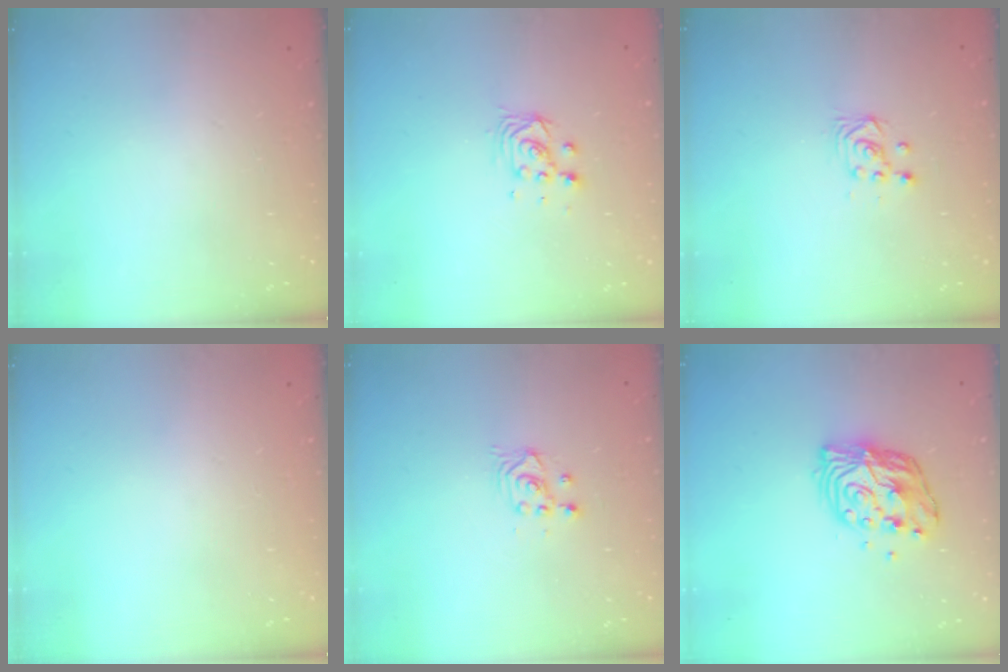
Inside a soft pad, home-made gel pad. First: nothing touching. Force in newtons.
{"total": 4.2, "press": 4.2, "slide": 0.3}
{"total": 3.6, "press": 3.6, "slide": 0.3}
{"total": 0.0}
{"total": 2.4, "press": 2.4, "slide": 0.2}
{"total": 11.1, "press": 11.1, "slide": 1.1}